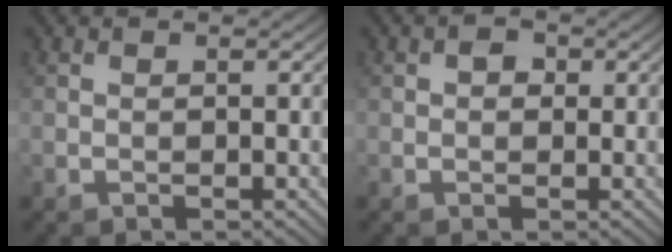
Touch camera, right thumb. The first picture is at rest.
{"total": 1.4, "force": [0.2, 1.1, 0.8], "torque": [-0.013, 0.000, -0.002]}